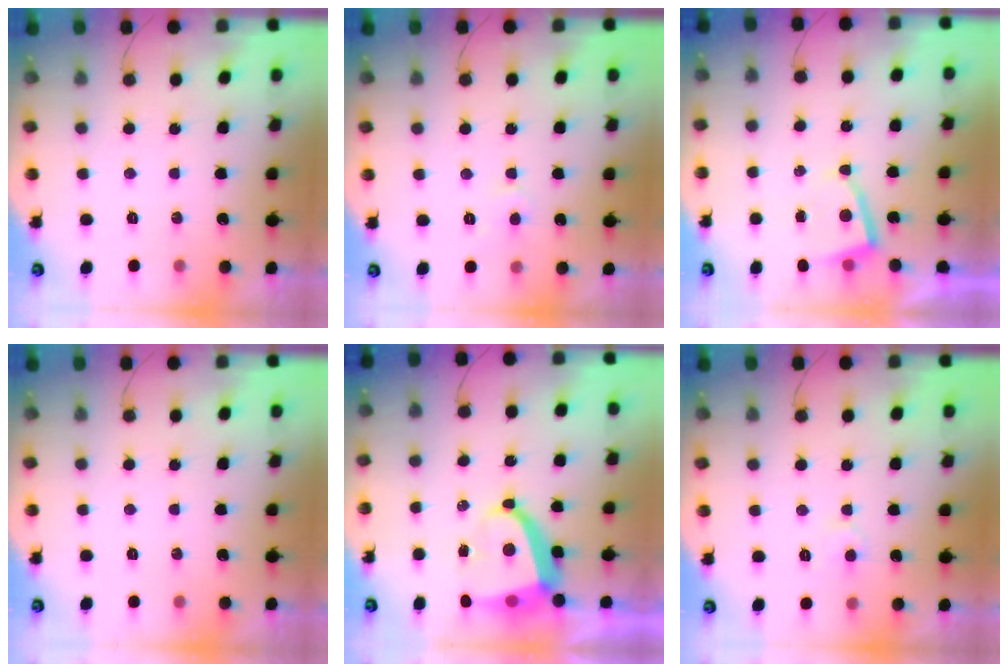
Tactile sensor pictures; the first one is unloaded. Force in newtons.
{"total": 2.3, "press": 2.3, "slide": 0.1}
{"total": 3.1, "press": 3.1, "slide": 0.3}
{"total": 0.0}
{"total": 7.4, "press": 7.4, "slide": 0.9}
{"total": 3.7, "press": 3.7, "slide": 0.3}